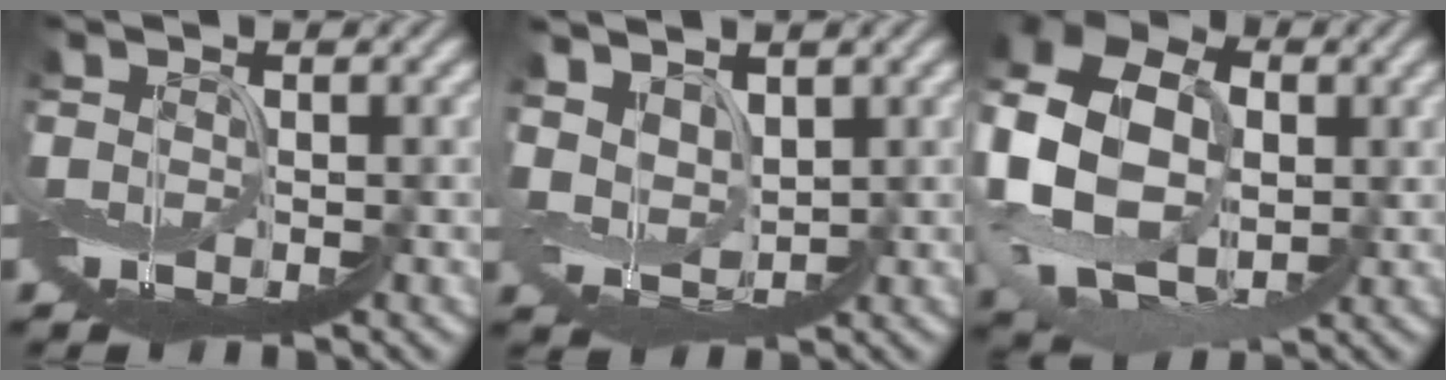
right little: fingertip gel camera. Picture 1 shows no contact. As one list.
[{"total": 2.2, "force": [2.0, 0.7, 0.5], "torque": [-0.010, 0.014, 0.037]}, {"total": 8.7, "force": [0.9, 6.6, 5.6], "torque": [-0.129, 0.018, 0.009]}]